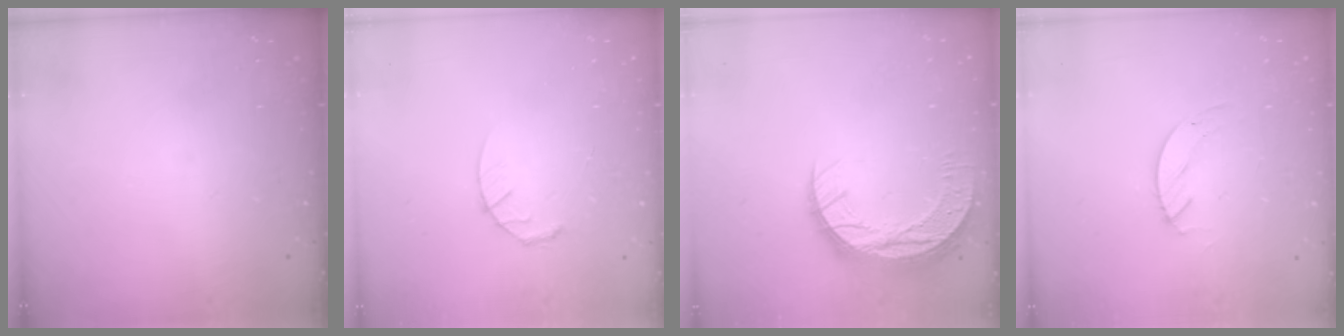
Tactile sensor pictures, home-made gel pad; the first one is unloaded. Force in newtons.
{"total": 4.3, "press": 4.3, "slide": 0.7}
{"total": 11.0, "press": 11.0, "slide": 0.8}
{"total": 2.1, "press": 2.1, "slide": 0.2}